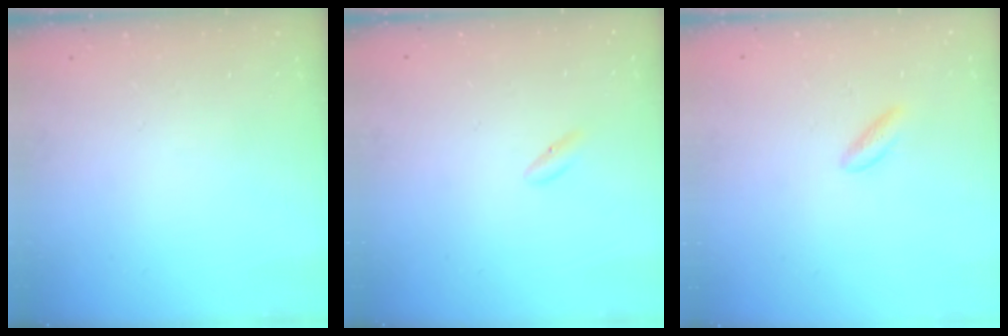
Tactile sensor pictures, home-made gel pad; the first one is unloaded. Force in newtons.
{"total": 2.0, "press": 1.8, "slide": 0.7}
{"total": 2.3, "press": 2.2, "slide": 0.9}